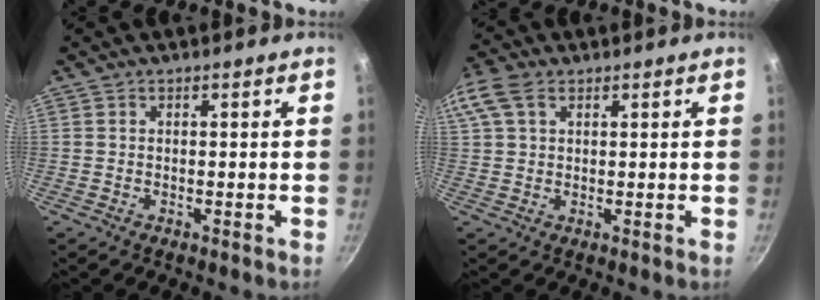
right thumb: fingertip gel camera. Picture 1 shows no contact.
{"total": 7.4, "force": [3.3, 4.6, 4.8], "torque": [-0.103, 0.022, 0.061]}